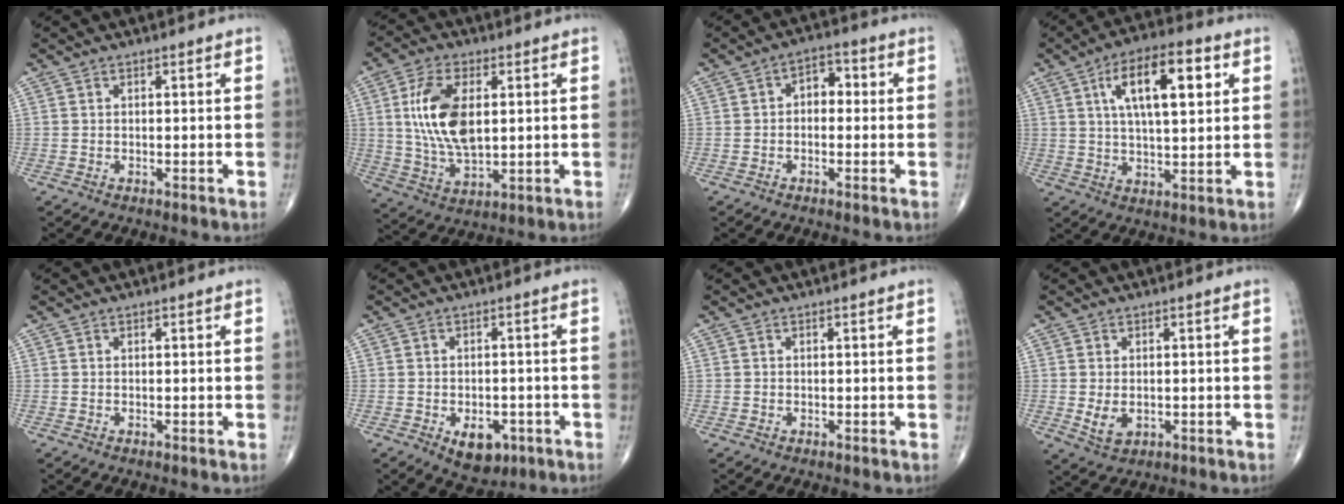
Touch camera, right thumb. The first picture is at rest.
{"total": 13.5, "force": [2.4, 6.9, 11.3], "torque": [-0.217, -0.010, 0.052]}
{"total": 4.9, "force": [0.2, 3.3, 3.5], "torque": [-0.025, 0.019, -0.010]}
{"total": 14.2, "force": [4.7, 5.5, 12.2], "torque": [-0.188, 0.001, 0.076]}
{"total": 0.0}
{"total": 6.8, "force": [-2.8, 4.3, 4.4], "torque": [-0.042, 0.010, -0.029]}
{"total": 0.0}
{"total": 3.9, "force": [-0.4, 2.6, 2.8], "torque": [-0.046, -0.007, 0.002]}